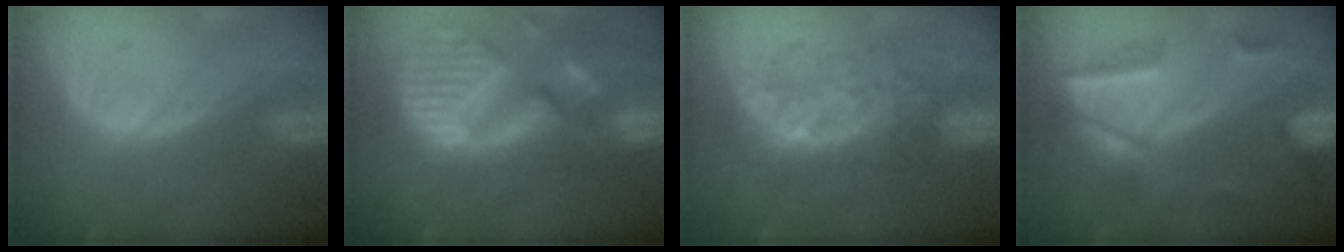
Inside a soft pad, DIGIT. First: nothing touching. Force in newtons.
{"total": 14.2, "press": 11.8, "slide": 7.8}
{"total": 8.0, "press": 7.6, "slide": 2.5}
{"total": 7.2, "press": 6.3, "slide": 3.4}